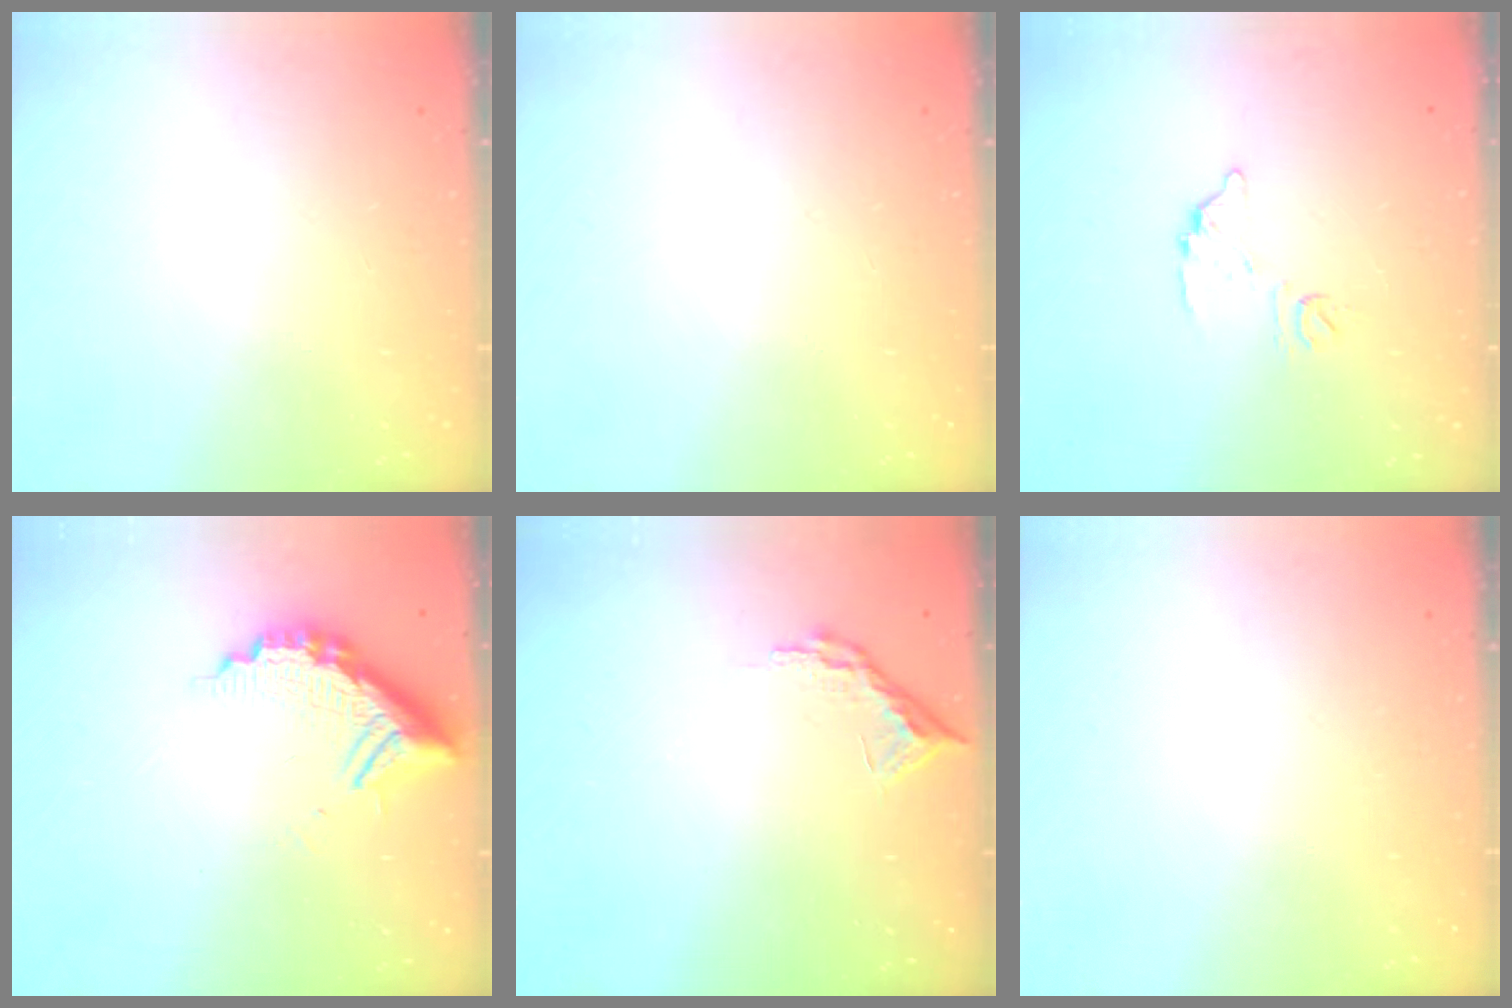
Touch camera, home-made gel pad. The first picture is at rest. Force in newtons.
{"total": 0.0}
{"total": 8.1, "press": 8.1, "slide": 0.5}
{"total": 12.1, "press": 12.1, "slide": 0.6}
{"total": 7.4, "press": 7.4, "slide": 0.3}
{"total": 0.0}